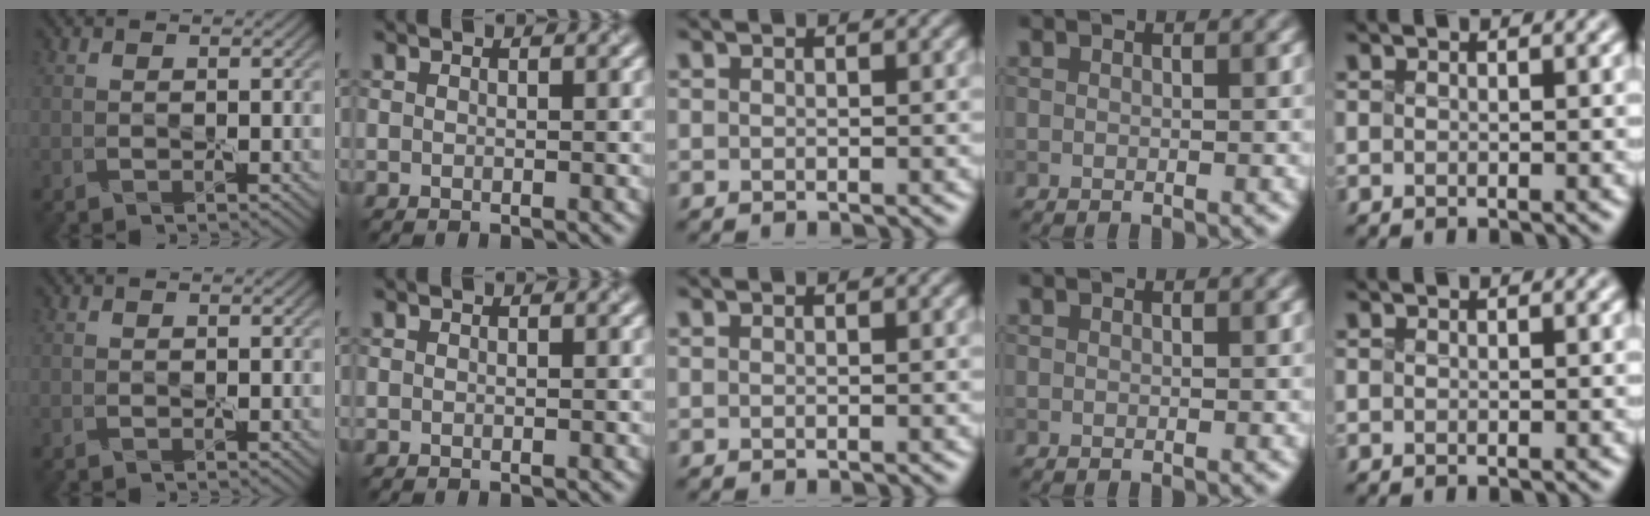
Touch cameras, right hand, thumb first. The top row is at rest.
{}